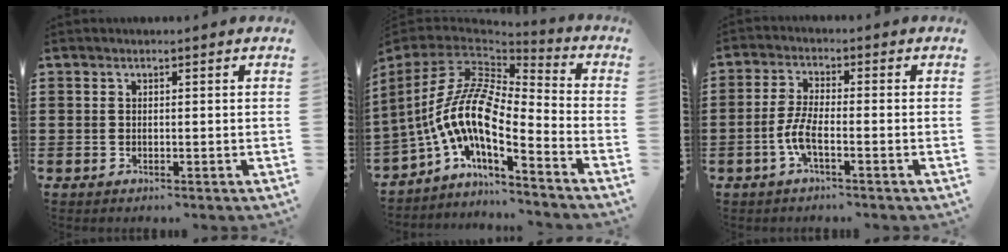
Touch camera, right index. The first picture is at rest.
{"total": 11.5, "force": [-3.2, 4.5, 10.1], "torque": [-0.240, -0.022, -0.080]}
{"total": 4.7, "force": [-2.1, 0.8, 4.1], "torque": [-0.105, -0.013, -0.049]}